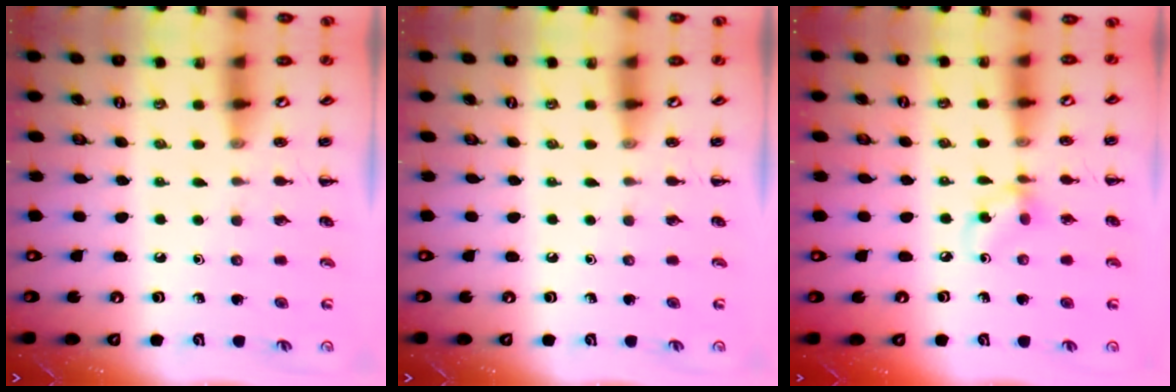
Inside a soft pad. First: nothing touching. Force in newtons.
{"total": 0.0}
{"total": 6.6, "press": 6.6, "slide": 0.6}